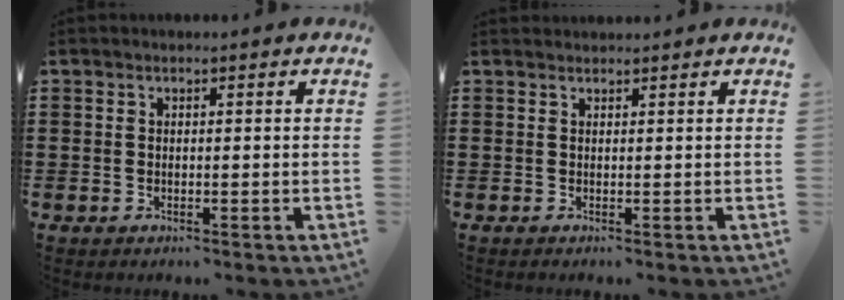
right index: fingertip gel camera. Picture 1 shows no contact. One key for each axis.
{"total": 0.5, "fx": 0.5, "fy": 0.0, "fz": -0.1, "tx": 0.001, "ty": 0.001, "tz": 0.010}